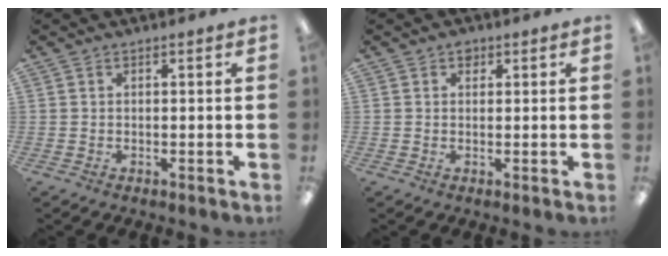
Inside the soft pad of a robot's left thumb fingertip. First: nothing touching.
{"total": 1.5, "force": [0.8, 1.1, 0.6], "torque": [-0.006, -0.001, 0.014]}